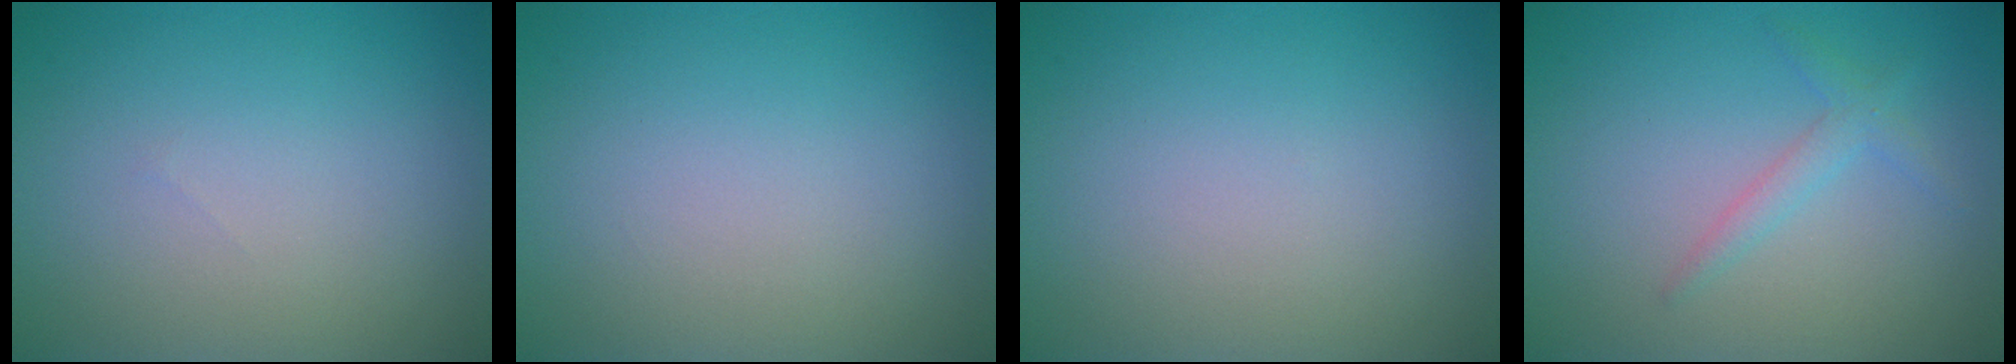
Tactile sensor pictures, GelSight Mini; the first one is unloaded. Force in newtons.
{"total": 0.0}
{"total": 0.0}
{"total": 1.5, "press": 1.5, "slide": 0.1}